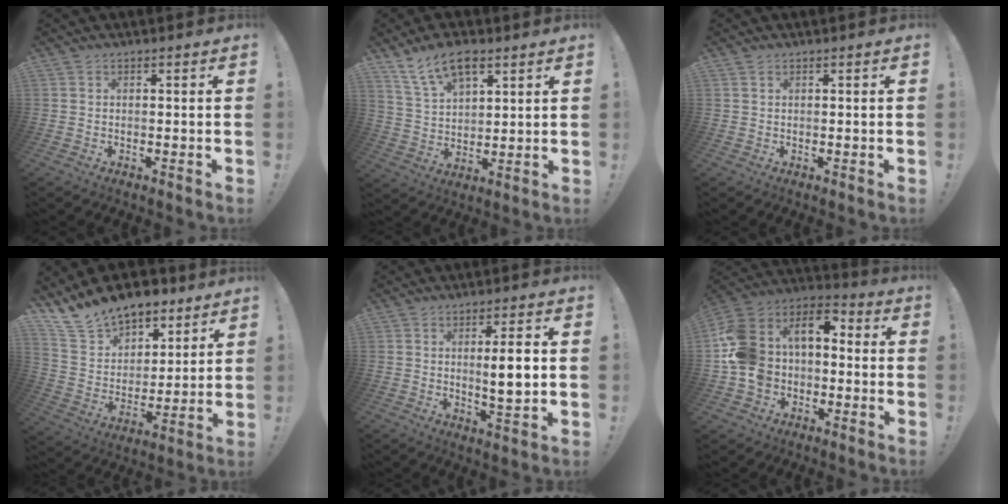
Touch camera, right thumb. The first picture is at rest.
{"total": 11.7, "force": [7.5, 6.0, 6.7], "torque": [-0.113, -0.027, 0.140]}
{"total": 0.6, "force": [0.4, 0.3, 0.2], "torque": [0.002, -0.003, 0.007]}
{"total": 15.4, "force": [12.5, 7.9, 4.2], "torque": [-0.083, -0.090, 0.233]}
{"total": 7.1, "force": [0.8, 0.9, 7.0], "torque": [-0.101, -0.009, 0.006]}
{"total": 14.5, "force": [0.5, 11.7, 8.6], "torque": [-0.167, 0.000, 0.018]}